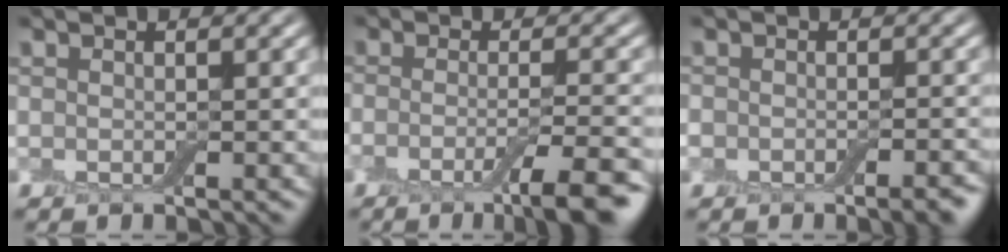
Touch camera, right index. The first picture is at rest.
{"total": 6.3, "force": [-2.9, 1.3, 5.5], "torque": [-0.075, -0.006, -0.051]}
{"total": 4.0, "force": [-2.7, 1.8, 2.3], "torque": [-0.027, 0.004, -0.030]}